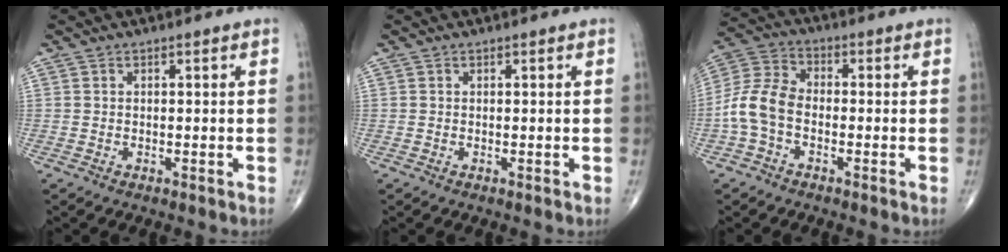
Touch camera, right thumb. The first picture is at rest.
{"total": 0.0}
{"total": 8.6, "force": [-2.3, 5.6, 6.1], "torque": [-0.125, 0.028, -0.058]}